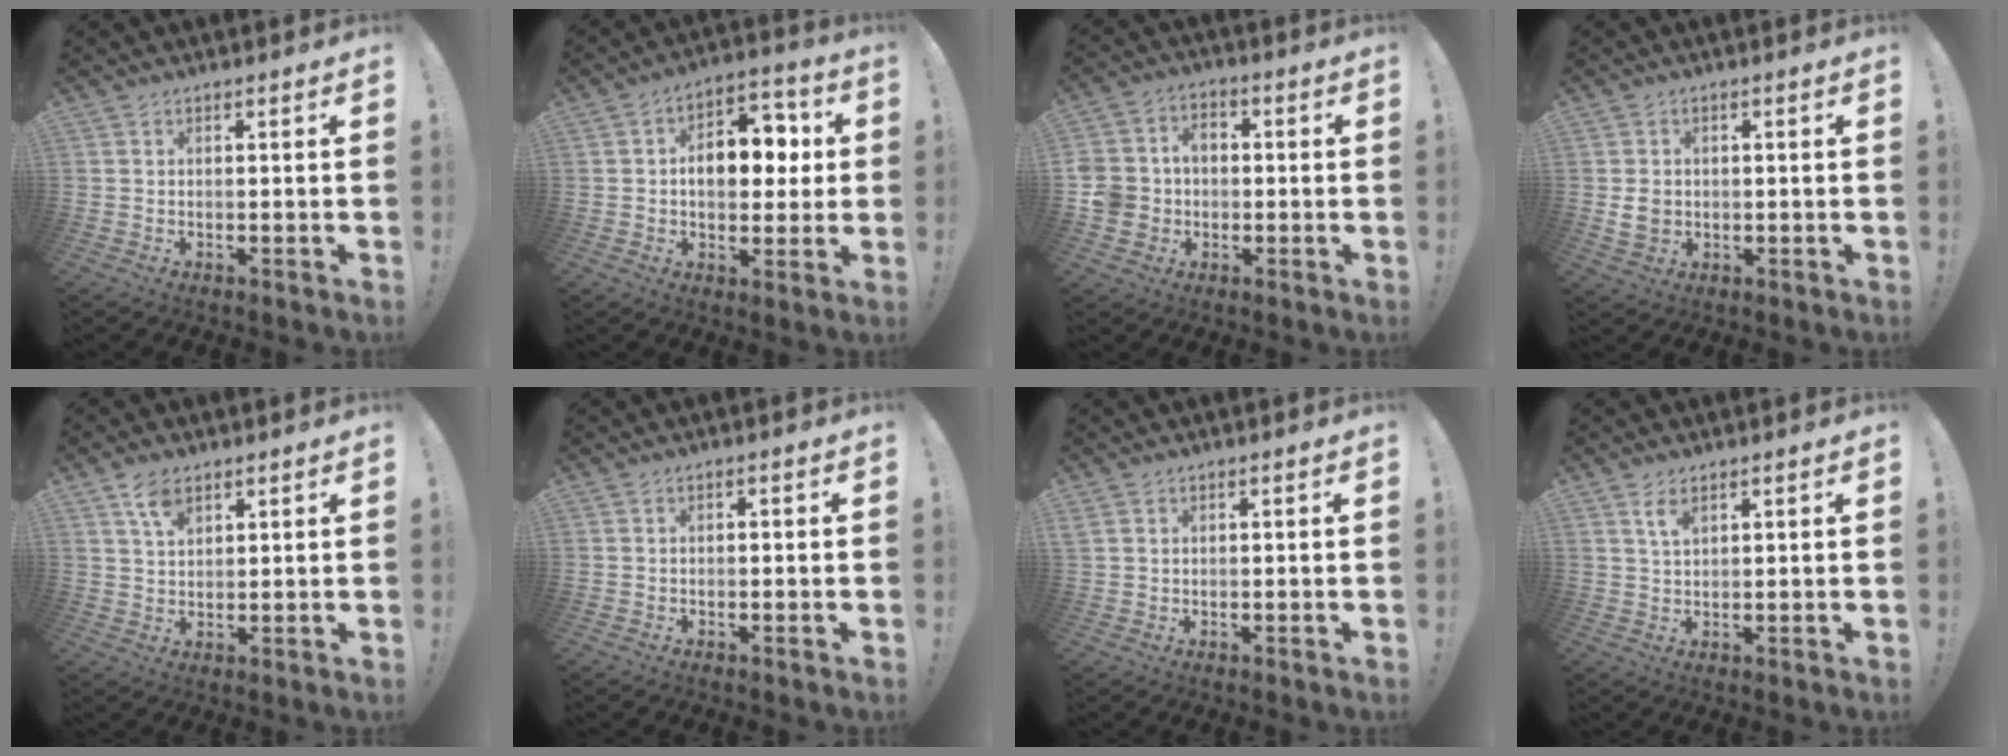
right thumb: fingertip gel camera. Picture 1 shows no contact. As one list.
[{"total": 12.6, "force": [1.0, 8.6, 9.2], "torque": [-0.127, 0.007, 0.021]}, {"total": 9.6, "force": [-1.9, 8.8, 3.4], "torque": [-0.073, 0.024, -0.031]}, {"total": 4.6, "force": [0.1, 3.8, 2.6], "torque": [-0.038, 0.003, 0.003]}, {"total": 5.6, "force": [3.5, 2.9, 3.3], "torque": [-0.057, -0.013, 0.062]}, {"total": 0.9, "force": [-0.6, 0.4, 0.5], "torque": [-0.014, 0.005, -0.010]}, {"total": 1.6, "force": [0.6, 1.3, 0.7], "torque": [-0.018, 0.005, 0.014]}, {"total": 3.8, "force": [2.1, 1.6, 2.7], "torque": [-0.049, -0.005, 0.037]}]